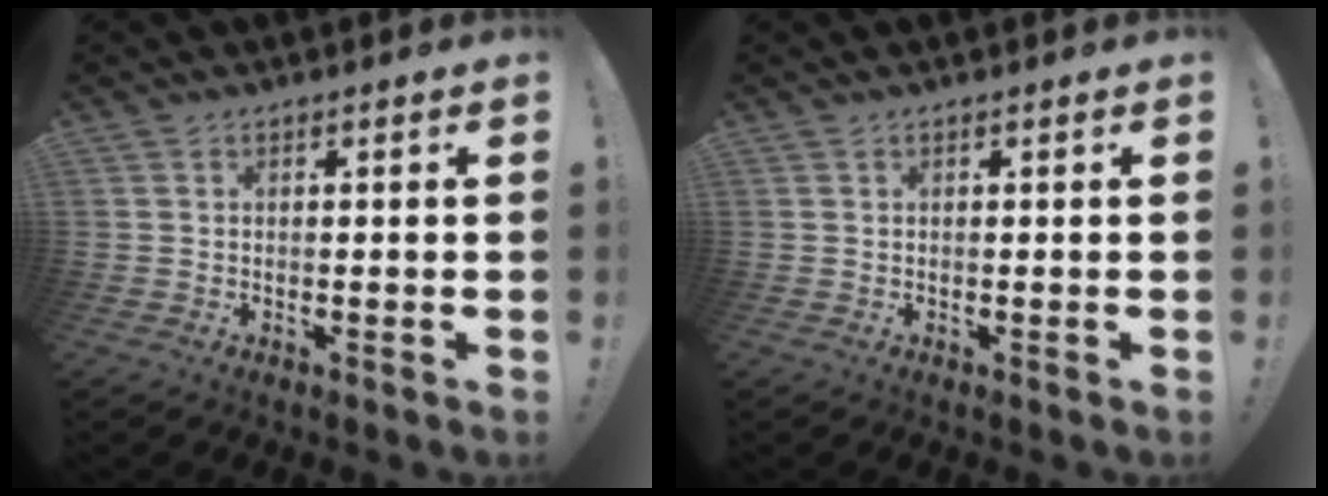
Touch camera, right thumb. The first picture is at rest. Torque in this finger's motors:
{"motor_torque": [0.11, -0.02, 0.13, 0.15, 0.05]}